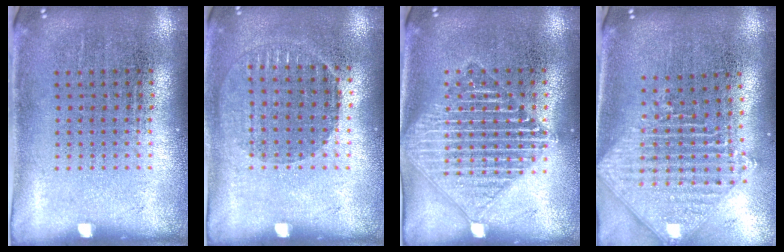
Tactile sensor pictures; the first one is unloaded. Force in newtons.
{"total": 0.9, "press": 0.9, "slide": 0.2}
{"total": 2.1, "press": 2.1, "slide": 0.3}
{"total": 2.2, "press": 1.8, "slide": 1.3}